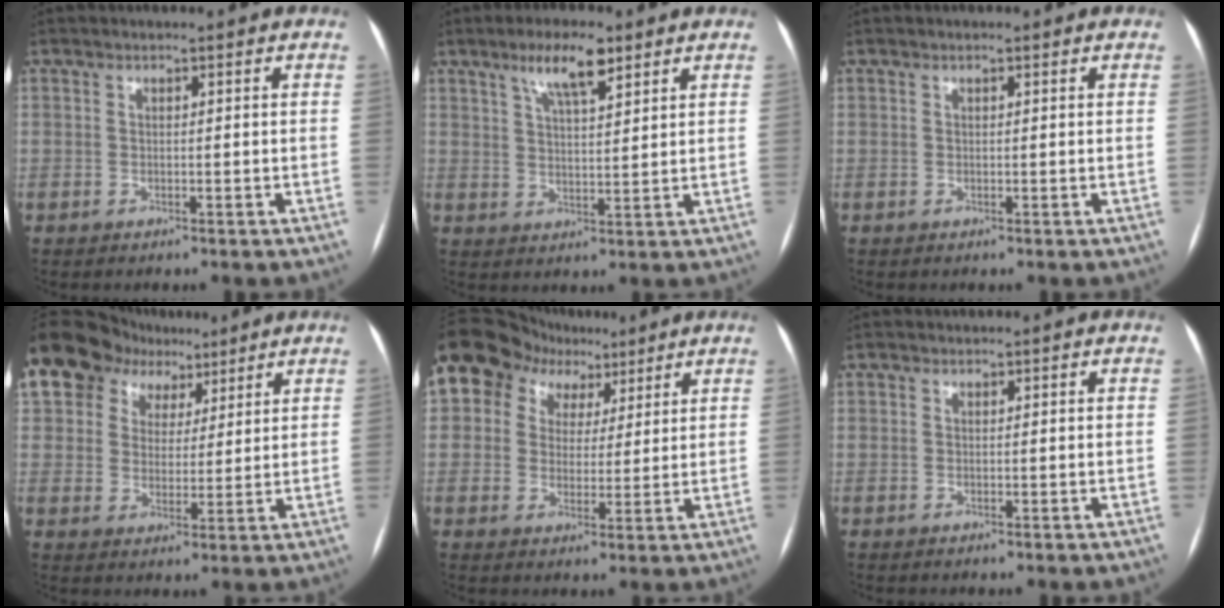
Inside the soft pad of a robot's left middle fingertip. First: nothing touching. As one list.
[{"total": 7.0, "force": [4.4, 1.5, 5.2], "torque": [-0.099, 0.008, 0.078]}, {"total": 0.5, "force": [0.3, 0.1, 0.4], "torque": [-0.011, 0.002, 0.004]}, {"total": 16.7, "force": [10.3, 11.7, 5.8], "torque": [-0.156, 0.065, 0.184]}, {"total": 12.6, "force": [7.1, 9.6, 4.2], "torque": [-0.088, 0.056, 0.121]}, {"total": 1.7, "force": [-0.2, -1.2, -1.3], "torque": [0.022, -0.003, -0.001]}]